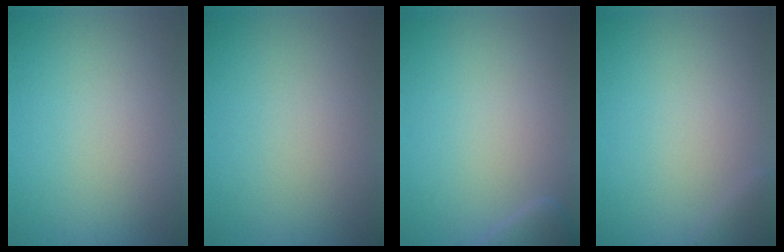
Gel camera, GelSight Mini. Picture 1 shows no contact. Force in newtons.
{"total": 0.0}
{"total": 1.6, "press": 1.6, "slide": 0.2}
{"total": 0.8, "press": 0.8, "slide": 0.1}